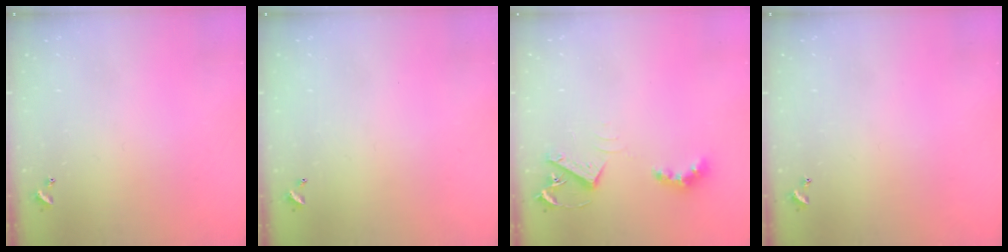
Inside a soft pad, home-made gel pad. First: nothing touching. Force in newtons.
{"total": 2.7, "press": 2.7, "slide": 0.1}
{"total": 4.2, "press": 4.2, "slide": 0.7}
{"total": 0.0}